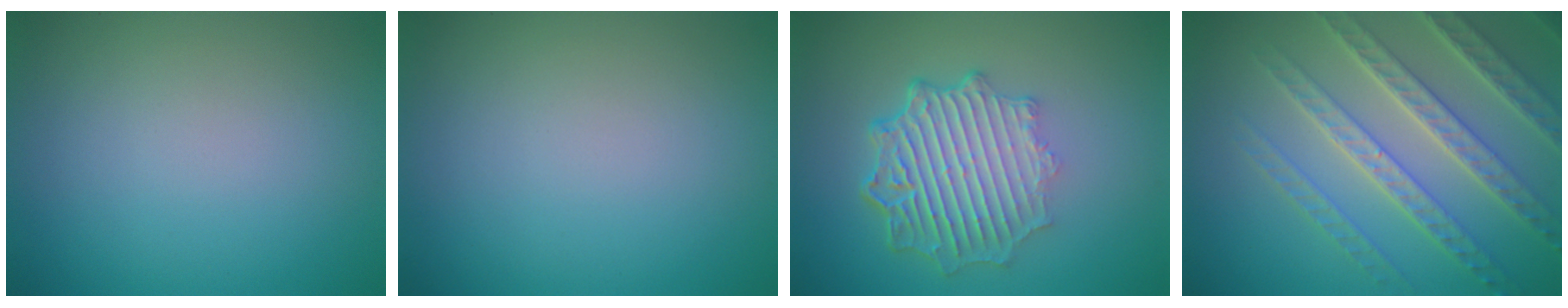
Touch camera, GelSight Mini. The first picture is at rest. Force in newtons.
{"total": 0.0}
{"total": 6.9, "press": 5.0, "slide": 4.7}
{"total": 7.0, "press": 5.4, "slide": 4.5}